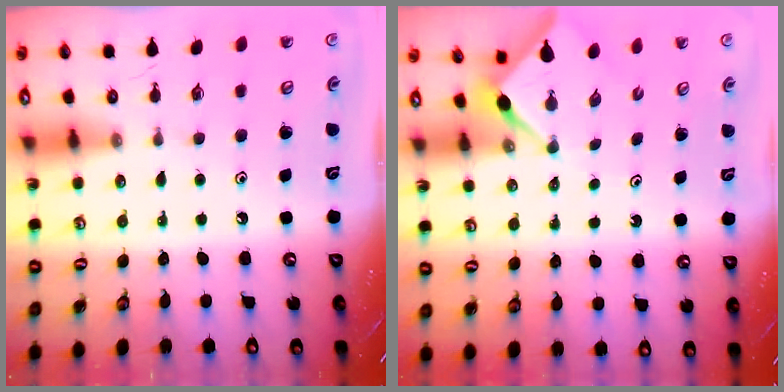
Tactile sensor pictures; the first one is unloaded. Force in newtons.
{"total": 3.1, "press": 3.1, "slide": 0.2}